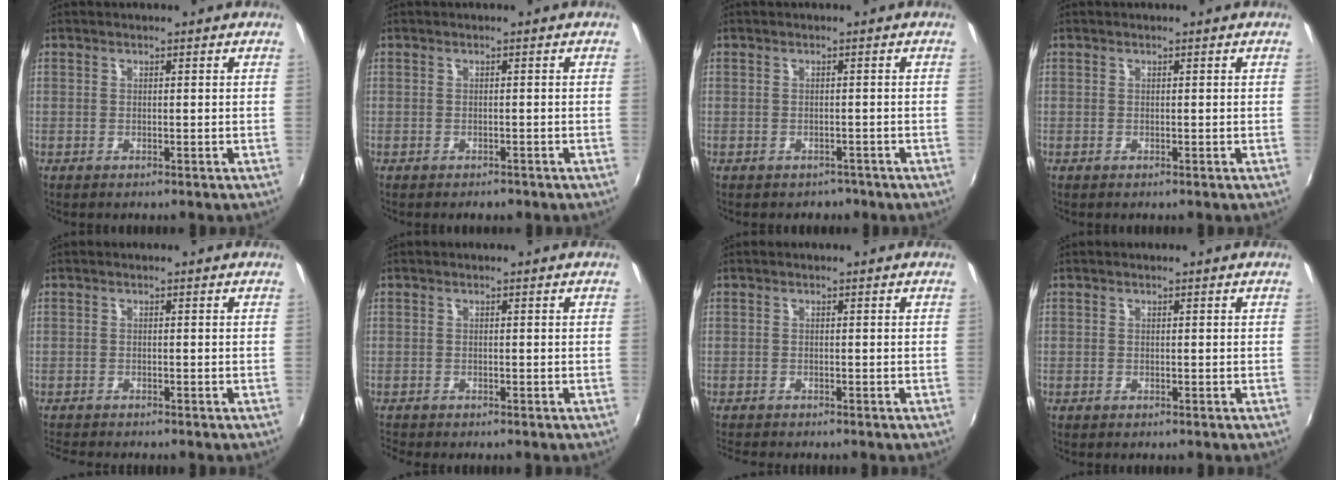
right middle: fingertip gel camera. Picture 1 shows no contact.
{"total": 1.7, "force": [-1.4, 0.9, 0.6], "torque": [-0.012, -0.007, -0.018]}
{"total": 2.7, "force": [-2.0, 1.8, 0.4], "torque": [-0.010, -0.005, -0.023]}
{"total": 0.0}
{"total": 3.3, "force": [-3.1, 0.1, 1.0], "torque": [-0.030, -0.019, -0.059]}
{"total": 1.4, "force": [-1.4, 0.1, 0.3], "torque": [-0.008, -0.011, -0.028]}
{"total": 2.6, "force": [-2.4, 0.1, 0.8], "torque": [-0.023, -0.019, -0.047]}
{"total": 0.0}